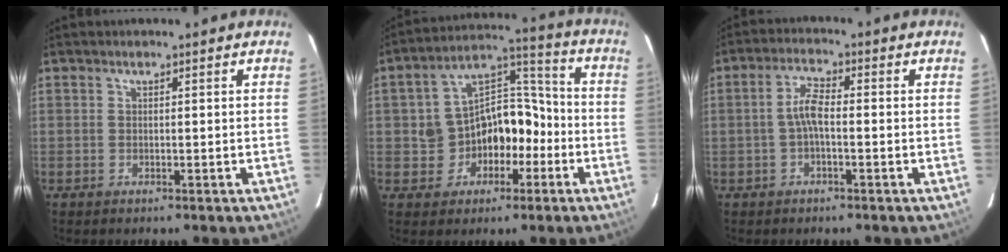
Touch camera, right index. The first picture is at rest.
{"total": 11.2, "force": [-3.8, 9.0, 5.4], "torque": [-0.107, 0.056, -0.045]}
{"total": 3.9, "force": [-0.9, 1.1, 3.7], "torque": [-0.078, 0.013, -0.019]}